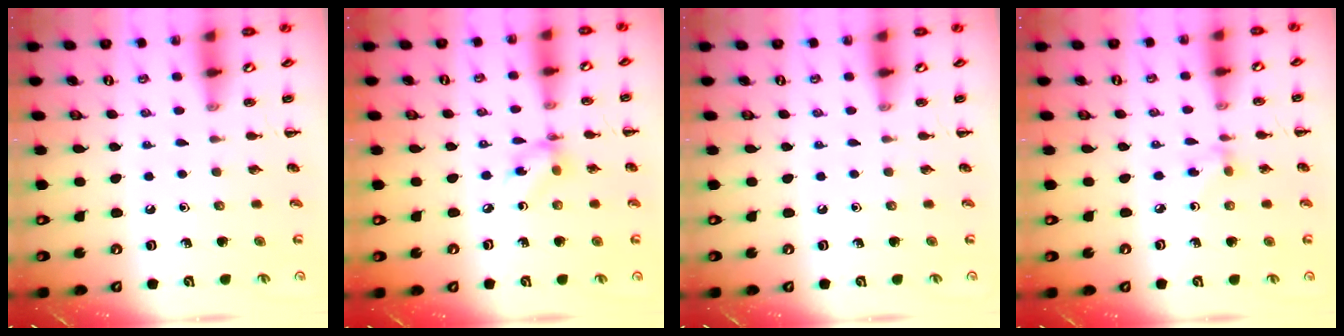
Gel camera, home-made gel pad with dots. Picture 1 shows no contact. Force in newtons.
{"total": 5.5, "press": 5.5, "slide": 0.6}
{"total": 0.0}
{"total": 2.8, "press": 2.6, "slide": 1.1}